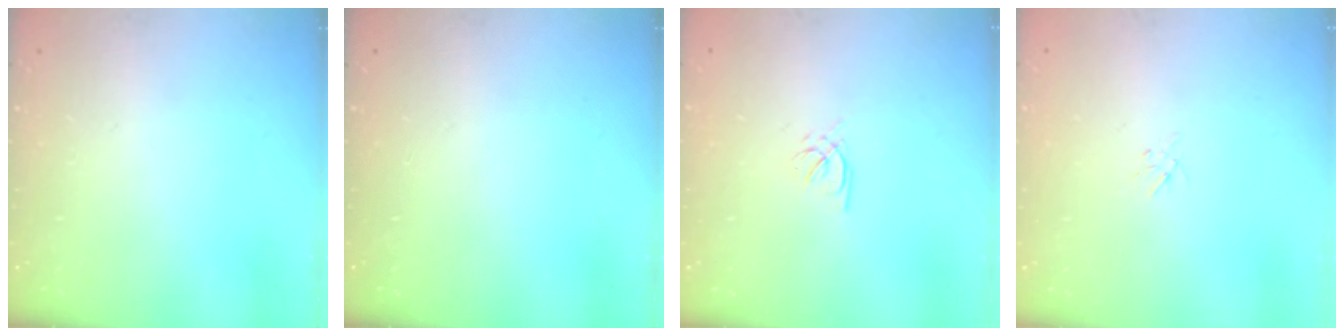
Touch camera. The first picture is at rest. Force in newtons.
{"total": 0.0}
{"total": 2.1, "press": 2.0, "slide": 0.5}
{"total": 1.2, "press": 1.1, "slide": 0.5}